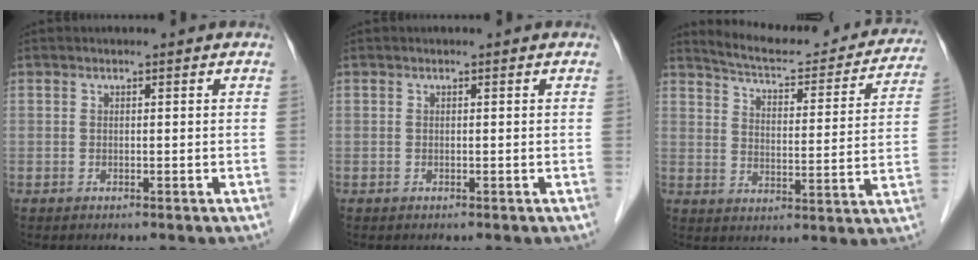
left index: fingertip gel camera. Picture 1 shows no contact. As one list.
[{"total": 0.0}, {"total": 18.9, "force": [17.6, 3.9, 5.6], "torque": [-0.069, -0.020, 0.221]}]